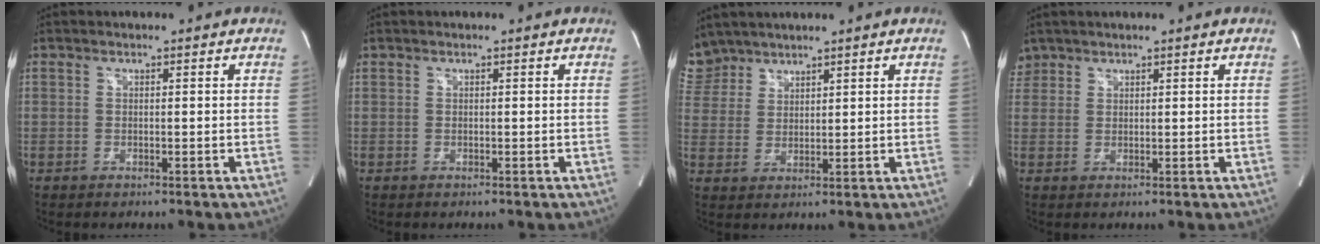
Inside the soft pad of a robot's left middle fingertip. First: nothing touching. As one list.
[{"total": 0.0}, {"total": 6.2, "force": [5.4, 3.0, -0.1], "torque": [-0.003, 0.011, 0.117]}, {"total": 2.5, "force": [2.0, 1.6, -0.2], "torque": [0.004, 0.013, 0.039]}]